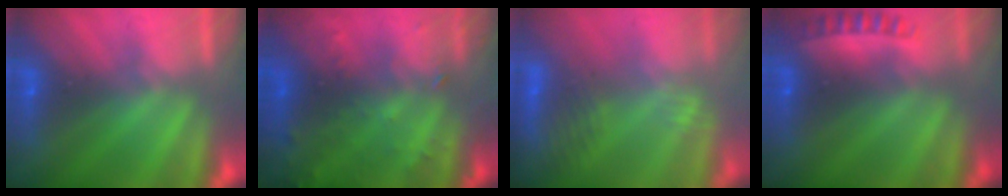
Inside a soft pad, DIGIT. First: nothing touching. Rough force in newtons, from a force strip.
{"total": 7.8}
{"total": 3.0}
{"total": 2.6}